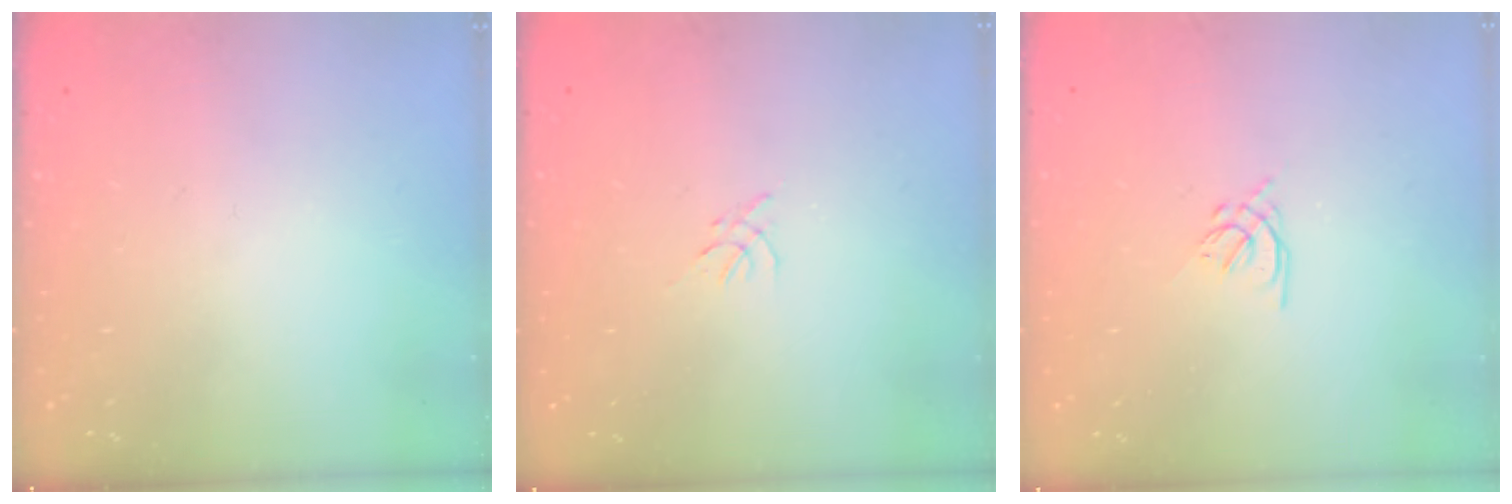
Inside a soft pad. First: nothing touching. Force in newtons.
{"total": 0.0}
{"total": 1.3, "press": 1.1, "slide": 0.6}